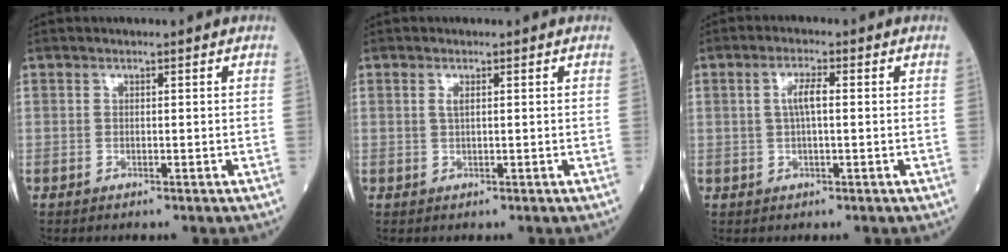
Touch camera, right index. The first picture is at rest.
{"total": 0.9, "force": [0.3, 0.2, 0.9], "torque": [-0.024, 0.001, 0.004]}
{"total": 3.2, "force": [0.3, 0.6, 3.1], "torque": [-0.063, 0.009, 0.006]}